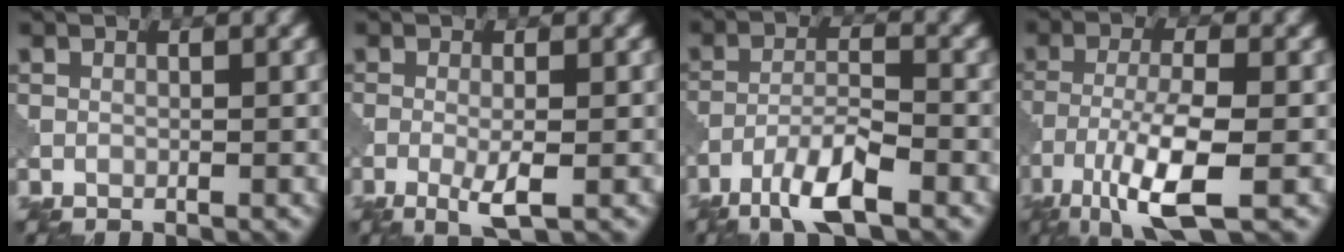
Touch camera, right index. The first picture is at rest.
{"total": 2.8, "force": [-0.9, 0.5, 2.6], "torque": [-0.052, -0.003, -0.019]}
{"total": 5.6, "force": [-3.9, 1.2, 3.9], "torque": [-0.075, -0.001, -0.079]}
{"total": 8.1, "force": [-4.3, 2.1, 6.6], "torque": [-0.130, -0.007, -0.085]}